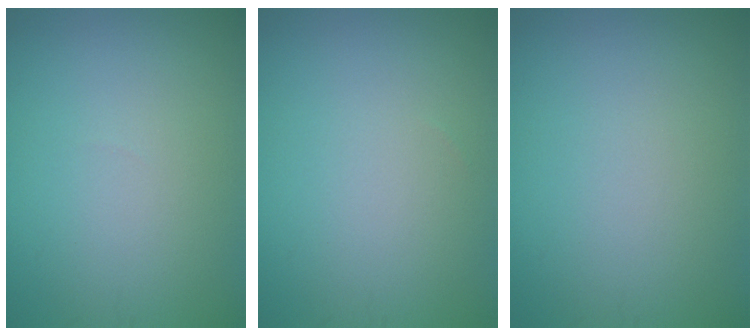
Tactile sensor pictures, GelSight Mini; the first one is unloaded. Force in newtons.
{"total": 0.0}
{"total": 0.0}